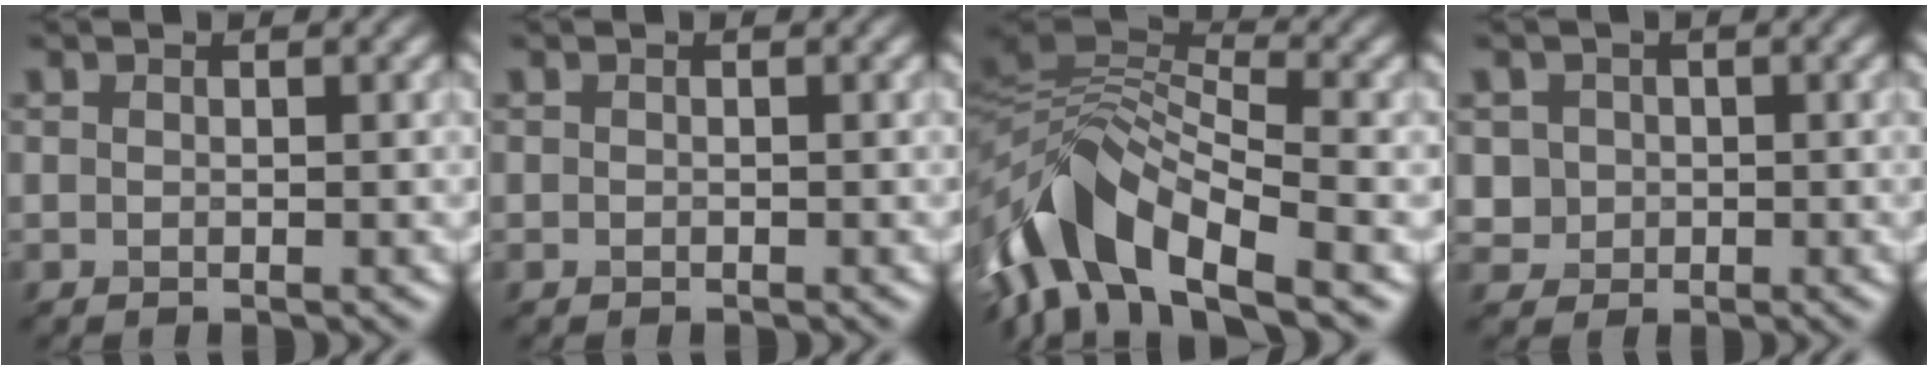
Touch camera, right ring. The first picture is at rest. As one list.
[{"total": 0.0}, {"total": 10.2, "force": [-5.0, 4.4, 7.6], "torque": [-0.139, 0.021, -0.108]}, {"total": 2.3, "force": [0.5, 2.3, 0.3], "torque": [-0.007, 0.005, 0.022]}]